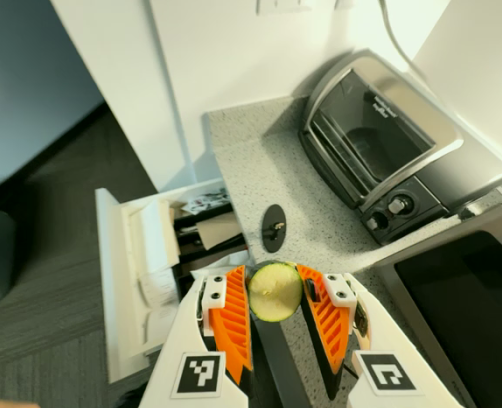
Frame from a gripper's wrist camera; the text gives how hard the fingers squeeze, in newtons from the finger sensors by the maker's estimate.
{"total": 8.1, "left": 8.3, "right": 7.9}